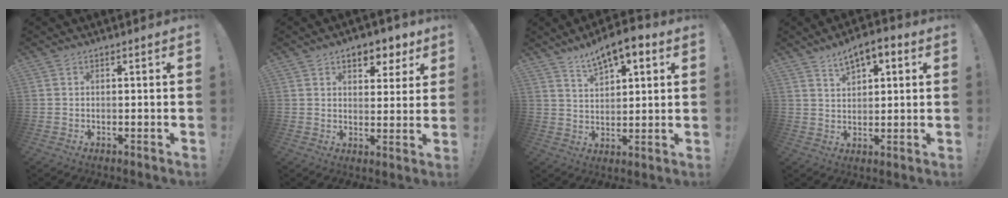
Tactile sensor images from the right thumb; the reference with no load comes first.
{"total": 8.2, "force": [4.9, 4.8, 4.4], "torque": [-0.051, -0.024, 0.086]}
{"total": 9.6, "force": [6.7, 3.9, 5.7], "torque": [-0.095, -0.032, 0.122]}
{"total": 7.4, "force": [4.3, 3.8, 4.7], "torque": [-0.070, -0.014, 0.076]}